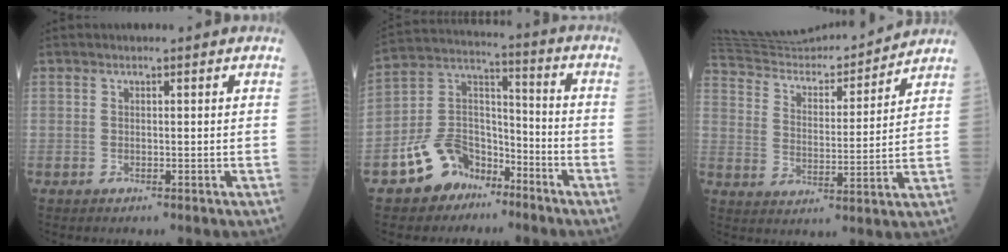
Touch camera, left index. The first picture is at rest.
{"total": 10.7, "force": [-7.1, 7.0, 3.7], "torque": [-0.085, 0.033, -0.135]}
{"total": 19.0, "force": [18.2, 1.7, 5.2], "torque": [-0.092, 0.003, 0.285]}